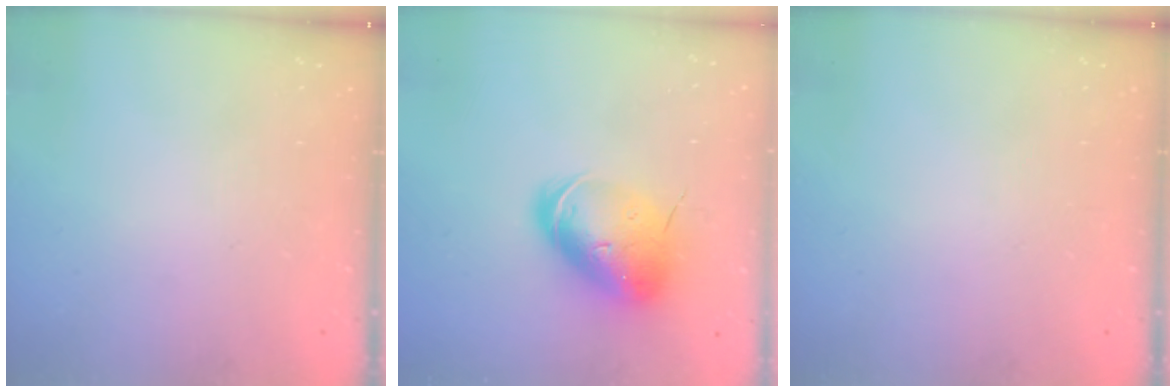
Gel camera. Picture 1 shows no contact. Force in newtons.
{"total": 13.4, "press": 13.2, "slide": 2.4}
{"total": 0.0}